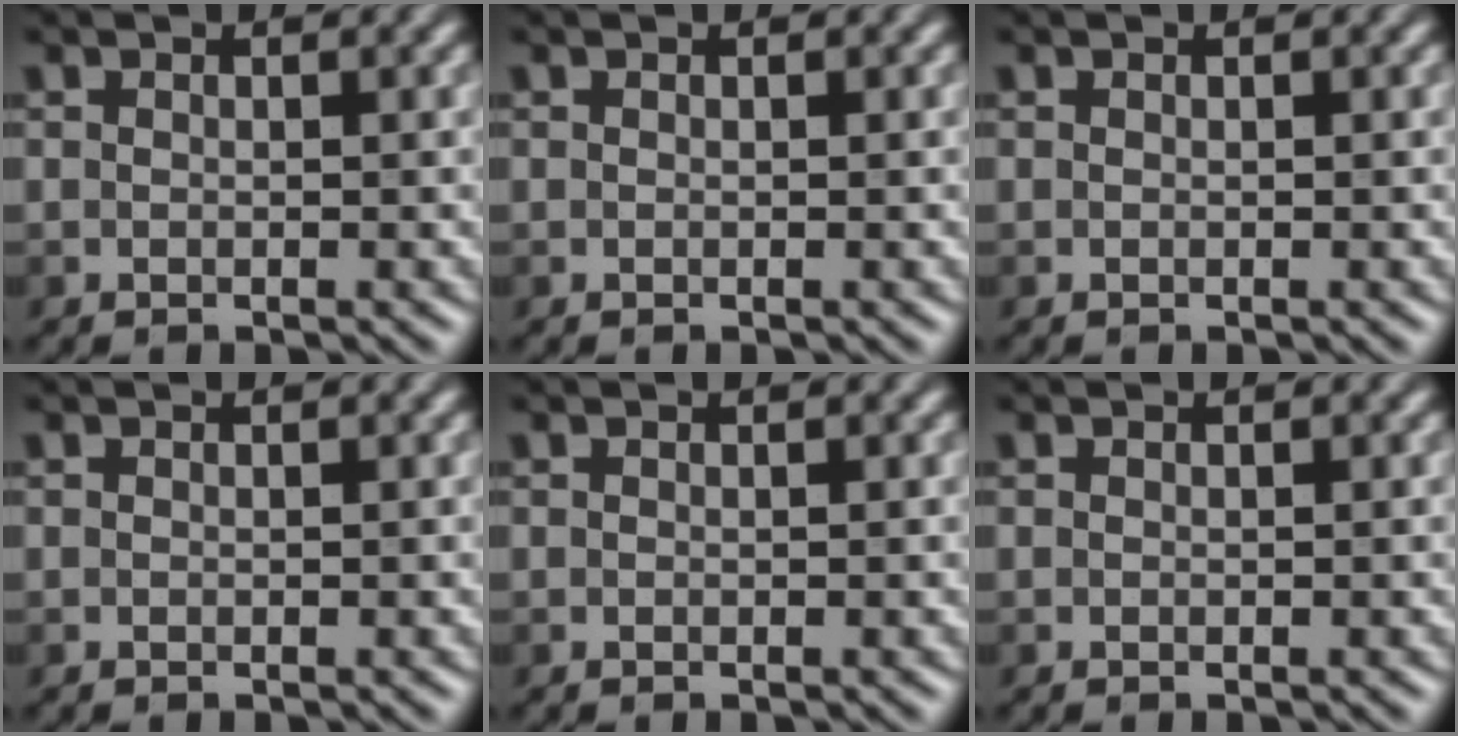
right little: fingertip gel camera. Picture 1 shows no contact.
{"total": 0.0}
{"total": 0.0}
{"total": 0.0}
{"total": 0.0}
{"total": 0.0}